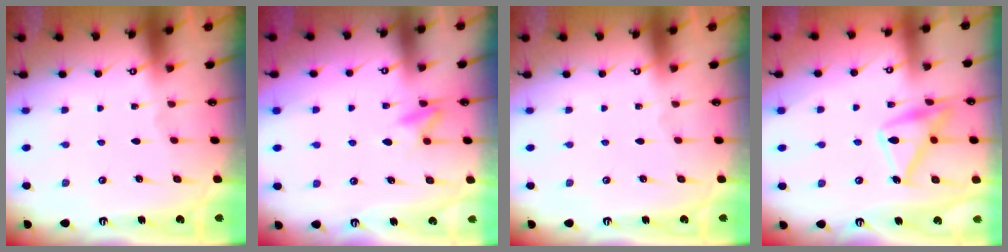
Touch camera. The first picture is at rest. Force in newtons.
{"total": 8.6, "press": 8.5, "slide": 1.1}
{"total": 0.0}
{"total": 15.7, "press": 15.7, "slide": 0.6}